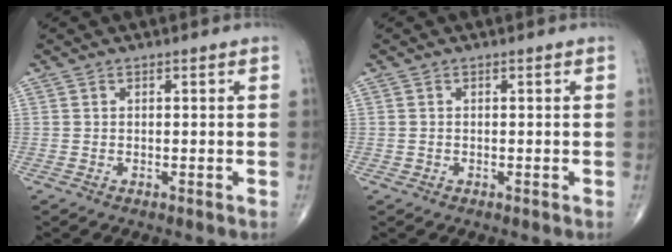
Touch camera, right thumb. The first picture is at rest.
{"total": 0.0}